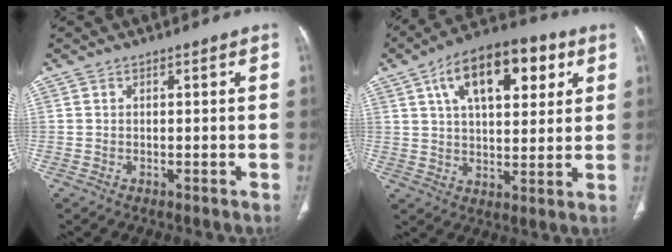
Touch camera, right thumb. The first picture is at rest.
{"total": 18.2, "force": [7.2, 9.1, 14.0], "torque": [-0.186, 0.000, 0.110]}